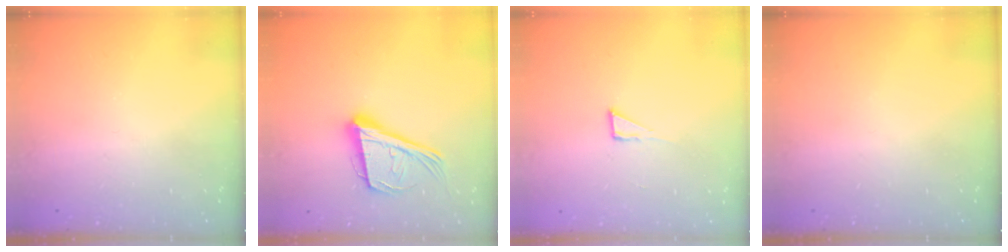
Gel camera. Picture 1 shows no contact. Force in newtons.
{"total": 20.2, "press": 19.6, "slide": 4.7}
{"total": 3.4, "press": 3.4, "slide": 0.3}
{"total": 0.0}